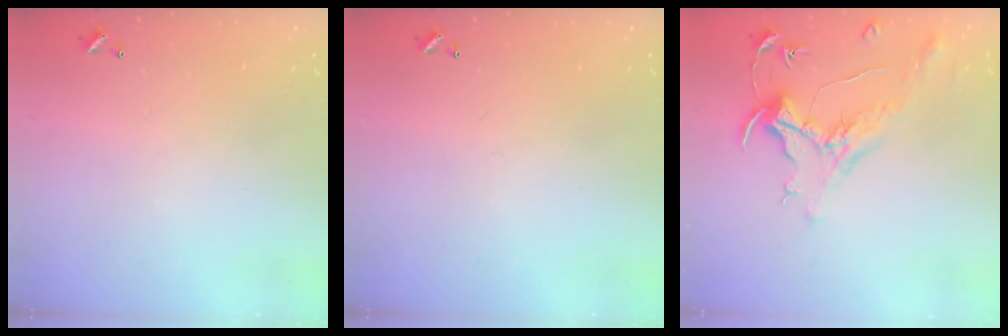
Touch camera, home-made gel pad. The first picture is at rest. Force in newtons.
{"total": 0.0}
{"total": 1.6, "press": 1.4, "slide": 0.7}